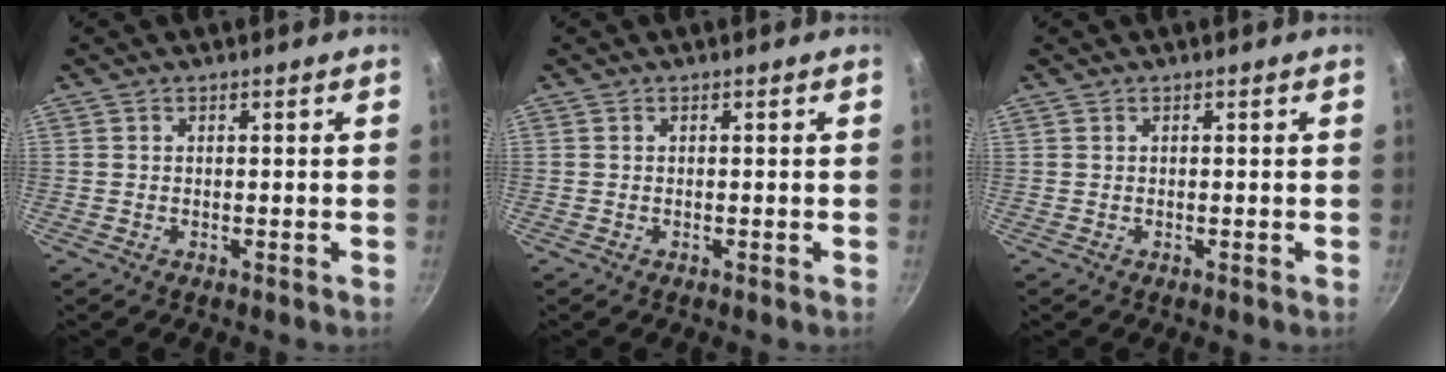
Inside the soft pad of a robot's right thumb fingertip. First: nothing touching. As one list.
[{"total": 0.0}, {"total": 0.0}]